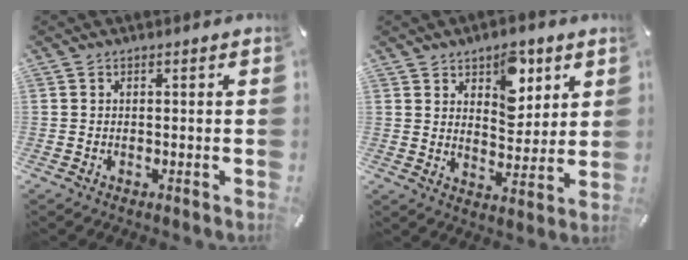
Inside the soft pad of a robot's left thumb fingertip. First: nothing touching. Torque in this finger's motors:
{"motor_torque": [1.65, 1.61, 0.46, -0.83, 0.30]}